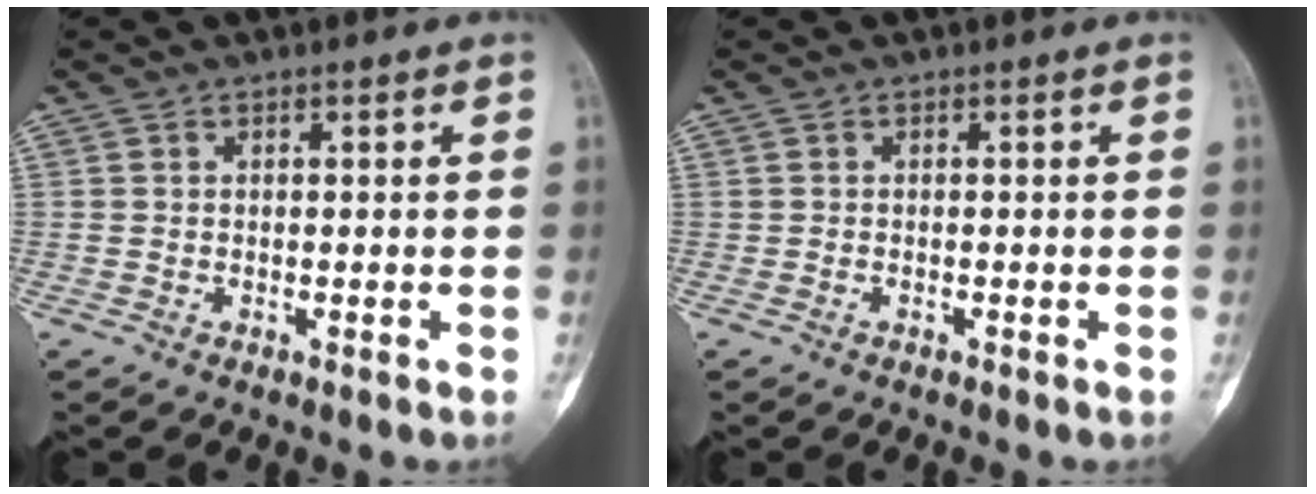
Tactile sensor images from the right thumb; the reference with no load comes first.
{"total": 0.0}